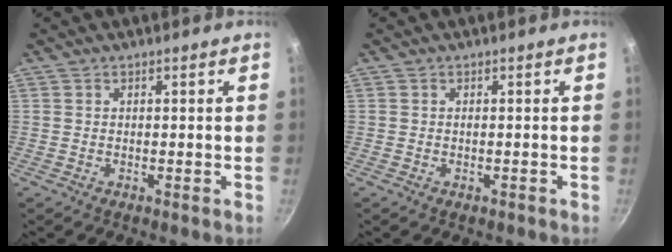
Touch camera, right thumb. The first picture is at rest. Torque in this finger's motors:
{"motor_torque": [-0.36, 0.06, 0.06, 0.00, 0.11]}